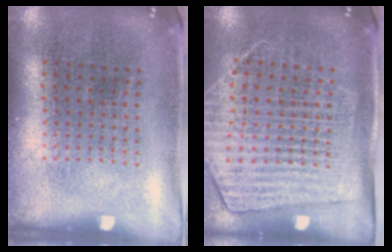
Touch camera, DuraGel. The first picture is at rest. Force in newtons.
{"total": 1.8, "press": 1.5, "slide": 0.9}